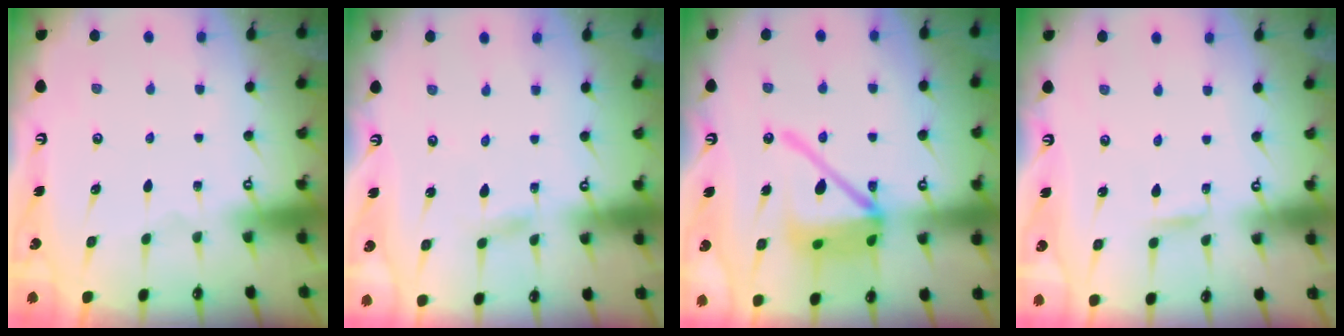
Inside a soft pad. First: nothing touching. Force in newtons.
{"total": 2.1, "press": 2.1, "slide": 0.2}
{"total": 16.2, "press": 16.0, "slide": 2.3}
{"total": 1.3, "press": 1.3, "slide": 0.2}